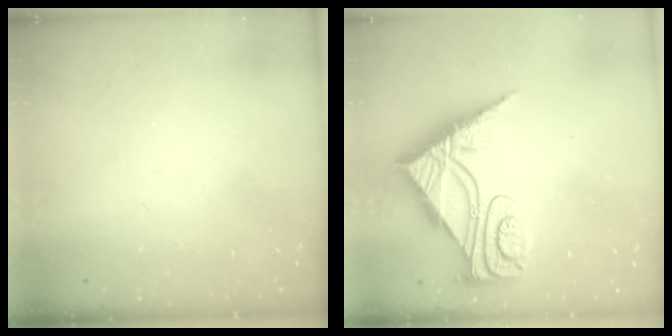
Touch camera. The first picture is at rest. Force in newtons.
{"total": 13.6, "press": 13.5, "slide": 1.4}